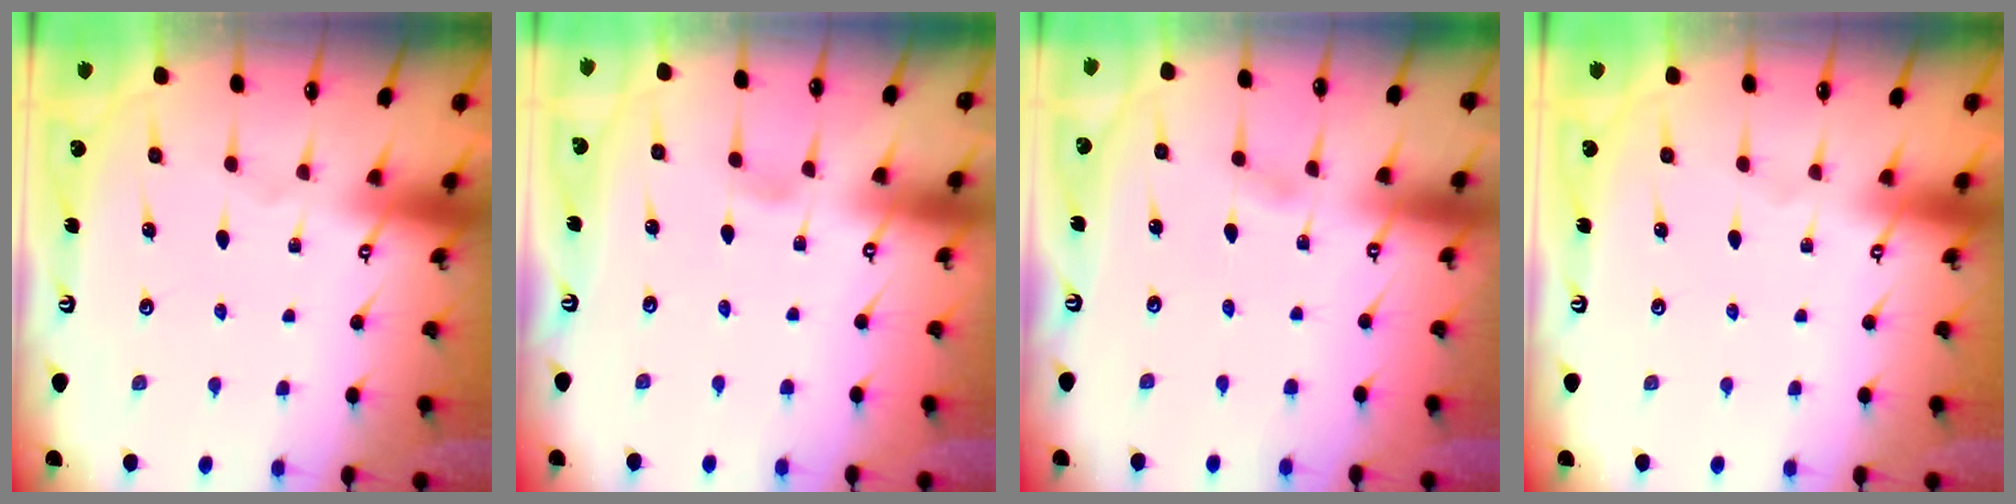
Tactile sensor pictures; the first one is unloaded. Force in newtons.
{"total": 2.1, "press": 2.1, "slide": 0.2}
{"total": 1.6, "press": 1.6, "slide": 0.2}
{"total": 0.0}